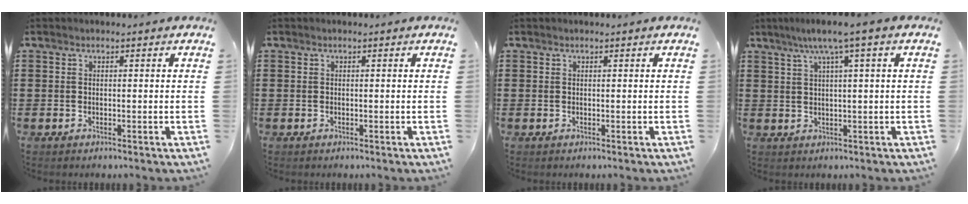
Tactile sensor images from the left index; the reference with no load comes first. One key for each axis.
{"total": 0.0}
{"total": 0.0}
{"total": 4.5, "fx": 1.9, "fy": -0.4, "fz": 4.1, "tx": -0.083, "ty": 0.000, "tz": 0.028}